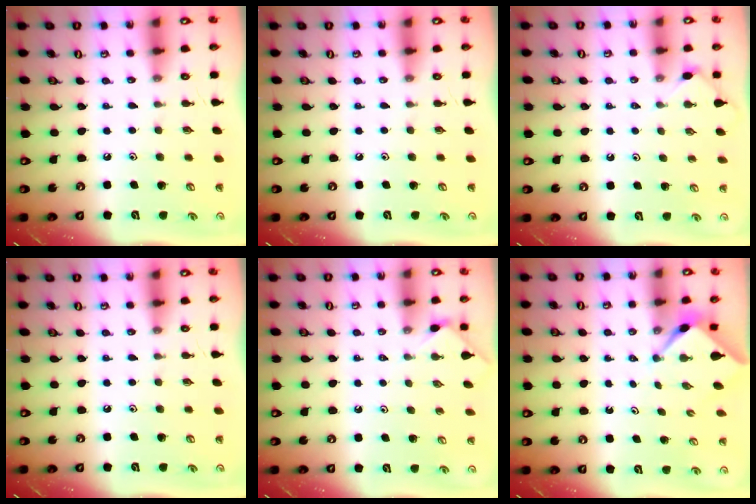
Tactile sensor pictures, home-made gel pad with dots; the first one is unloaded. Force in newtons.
{"total": 0.0}
{"total": 2.6, "press": 2.6, "slide": 0.5}
{"total": 0.0}
{"total": 1.8, "press": 1.7, "slide": 0.4}
{"total": 2.3, "press": 2.3, "slide": 0.2}